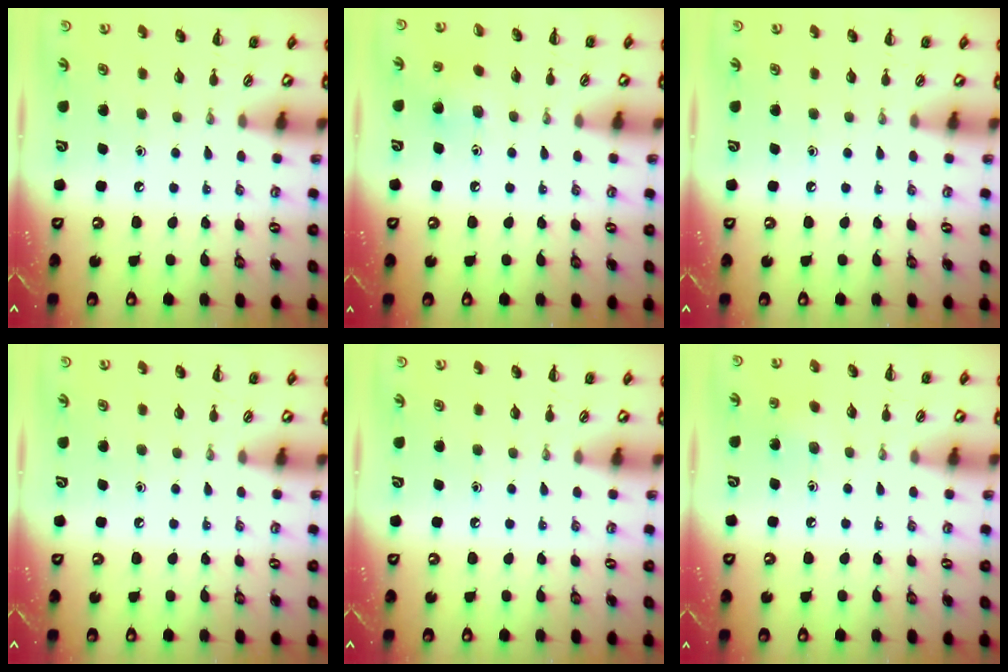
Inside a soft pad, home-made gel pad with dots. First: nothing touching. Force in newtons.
{"total": 5.7, "press": 5.6, "slide": 1.4}
{"total": 0.0}
{"total": 0.0}
{"total": 0.0}
{"total": 6.1, "press": 5.8, "slide": 1.8}